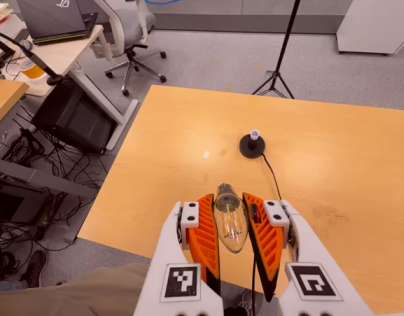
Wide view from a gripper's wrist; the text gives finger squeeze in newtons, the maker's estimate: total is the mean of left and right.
{"total": 20.2, "left": 21.7, "right": 18.8}